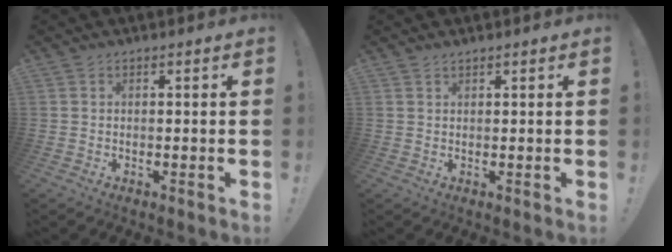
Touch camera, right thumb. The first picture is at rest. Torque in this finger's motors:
{"motor_torque": [0.06, -0.56, -0.38, 0.32, 0.00]}